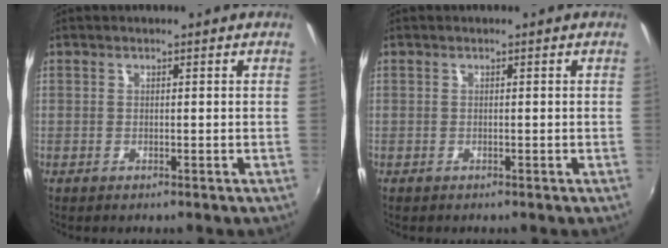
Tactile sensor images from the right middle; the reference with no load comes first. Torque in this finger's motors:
{"motor_torque": [0.60, -0.49, -0.02, 0.00]}